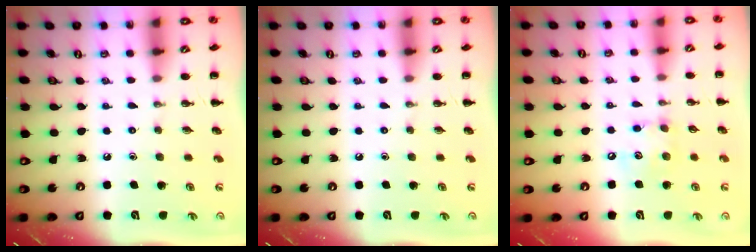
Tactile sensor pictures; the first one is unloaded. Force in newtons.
{"total": 0.0}
{"total": 7.6, "press": 7.5, "slide": 0.8}